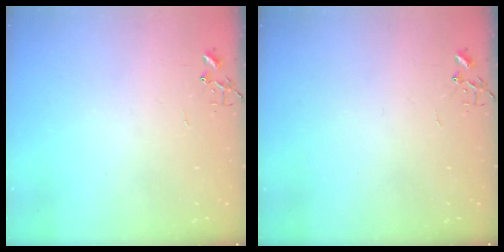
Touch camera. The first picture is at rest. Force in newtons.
{"total": 0.0}